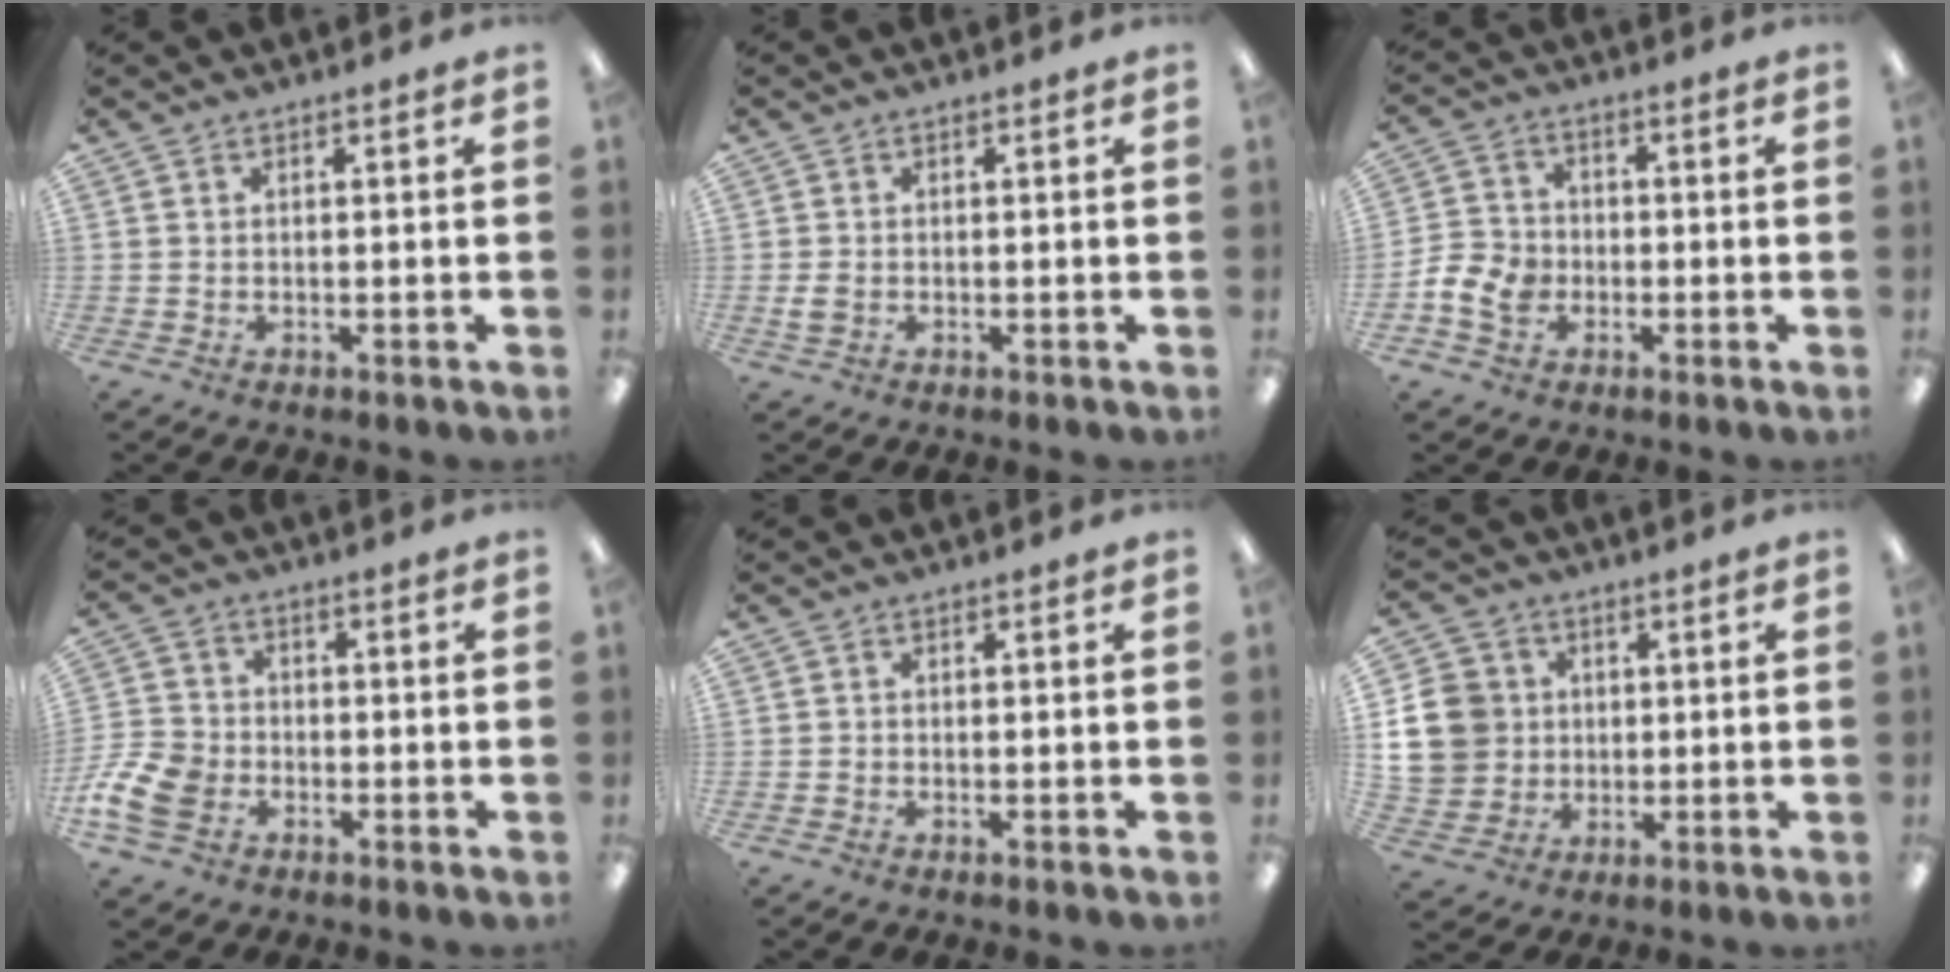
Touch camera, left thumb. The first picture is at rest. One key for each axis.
{"total": 2.0, "fx": -0.6, "fy": 1.4, "fz": 1.3, "tx": -0.029, "ty": -0.002, "tz": -0.011}
{"total": 7.3, "fx": -2.5, "fy": 6.0, "fz": 3.3, "tx": -0.076, "ty": 0.017, "tz": -0.044}
{"total": 10.1, "fx": -4.1, "fy": 7.5, "fz": 5.4, "tx": -0.133, "ty": 0.020, "tz": -0.075}
{"total": 0.6, "fx": -0.5, "fy": 0.3, "fz": 0.0, "tx": 0.001, "ty": -0.002, "tz": -0.010}
{"total": 12.6, "fx": 1.6, "fy": 11.6, "fz": 4.7, "tx": -0.108, "ty": 0.008, "tz": 0.037}